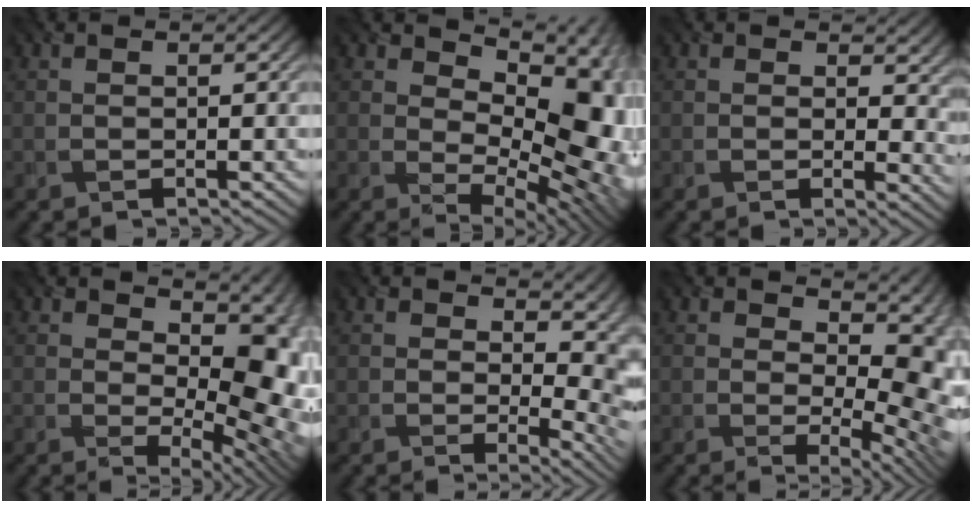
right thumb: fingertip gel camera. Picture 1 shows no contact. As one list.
[{"total": 14.2, "force": [2.9, 8.4, 11.1], "torque": [-0.136, -0.012, 0.053]}, {"total": 5.4, "force": [2.0, 3.3, 3.8], "torque": [-0.037, -0.013, 0.039]}, {"total": 15.4, "force": [3.2, 8.2, 12.6], "torque": [-0.133, -0.002, 0.077]}, {"total": 9.0, "force": [2.6, 4.3, 7.4], "torque": [-0.086, -0.011, 0.054]}, {"total": 12.6, "force": [3.5, 6.2, 10.3], "torque": [-0.115, -0.007, 0.078]}]